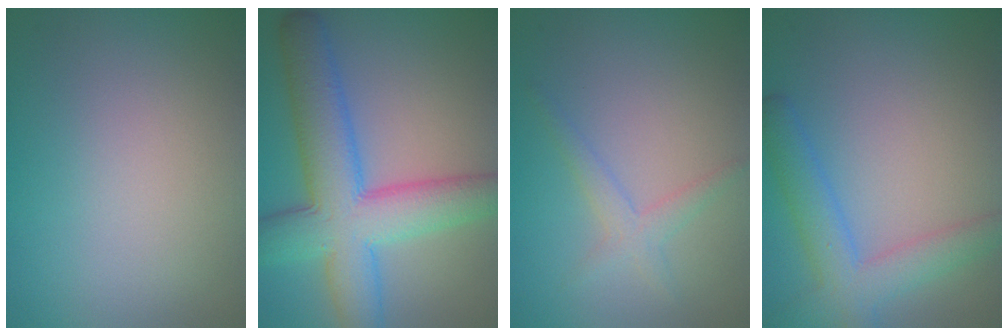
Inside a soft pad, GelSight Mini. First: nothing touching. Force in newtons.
{"total": 9.4, "press": 9.4, "slide": 0.4}
{"total": 1.8, "press": 1.8, "slide": 0.1}
{"total": 4.4, "press": 4.4, "slide": 0.2}